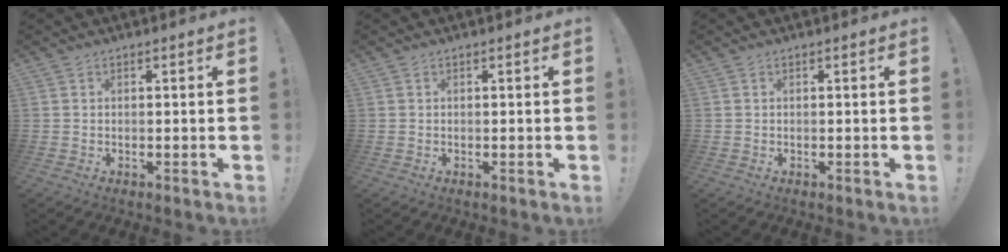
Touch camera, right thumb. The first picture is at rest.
{"total": 0.0}
{"total": 0.0}